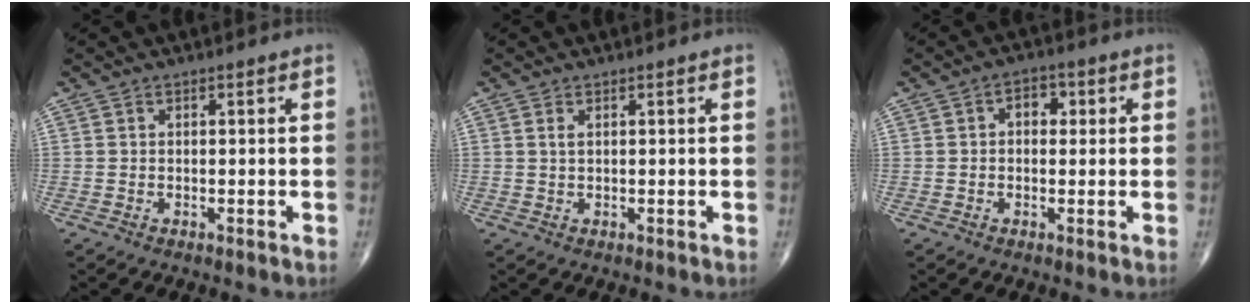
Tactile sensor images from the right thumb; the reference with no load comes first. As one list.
[{"total": 0.9, "force": [0.4, 0.3, 0.7], "torque": [-0.015, 0.004, 0.010]}, {"total": 3.9, "force": [0.7, 2.7, 2.8], "torque": [-0.020, 0.009, 0.004]}]